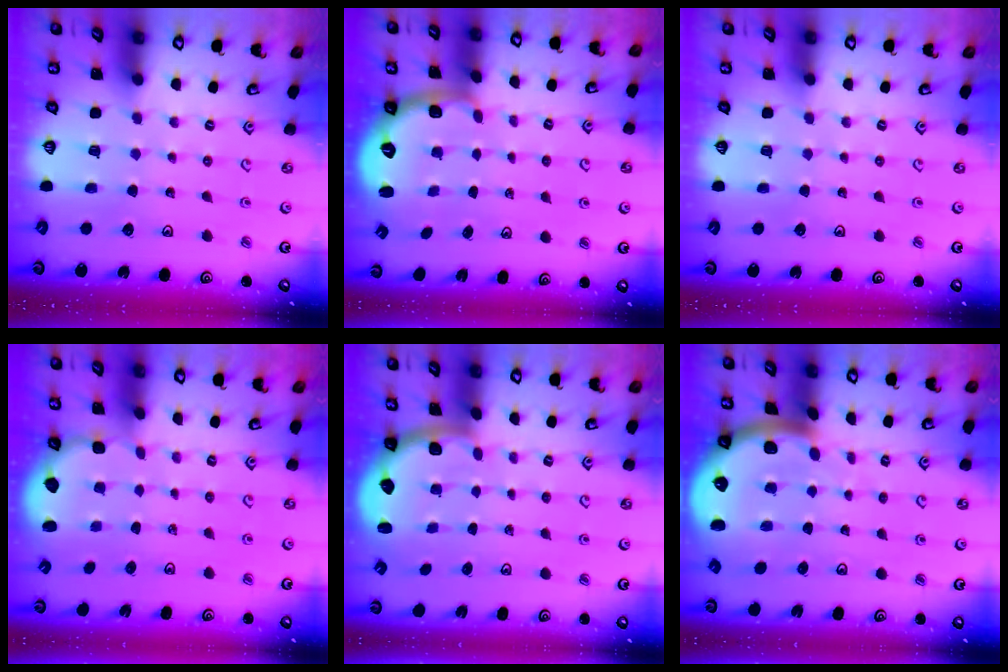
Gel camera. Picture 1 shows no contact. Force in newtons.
{"total": 2.5, "press": 1.9, "slide": 1.6}
{"total": 0.0}
{"total": 2.1, "press": 1.4, "slide": 1.5}
{"total": 2.1, "press": 1.9, "slide": 1.0}
{"total": 5.2, "press": 5.2, "slide": 0.6}